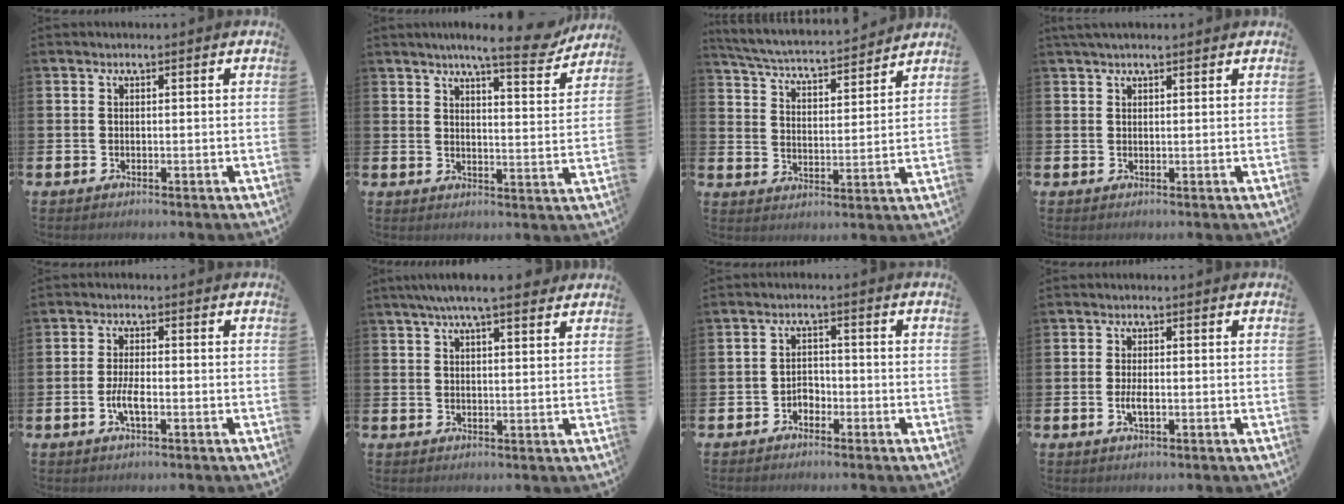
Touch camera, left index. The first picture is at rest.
{"total": 8.3, "force": [7.2, 0.8, 4.1], "torque": [-0.058, -0.040, 0.119]}
{"total": 5.0, "force": [4.9, 0.3, 1.0], "torque": [-0.041, -0.044, 0.078]}
{"total": 1.8, "force": [1.5, 0.3, 0.8], "torque": [-0.012, 0.003, 0.026]}
{"total": 3.3, "force": [-0.9, 1.0, 3.0], "torque": [-0.052, -0.003, -0.021]}
{"total": 5.8, "force": [5.0, 0.7, 3.0], "torque": [-0.057, -0.011, 0.086]}
{"total": 2.0, "force": [-1.4, 1.4, 0.6], "torque": [-0.017, 0.007, -0.031]}
{"total": 2.3, "force": [-0.4, 0.8, 2.1], "torque": [-0.031, -0.003, -0.009]}